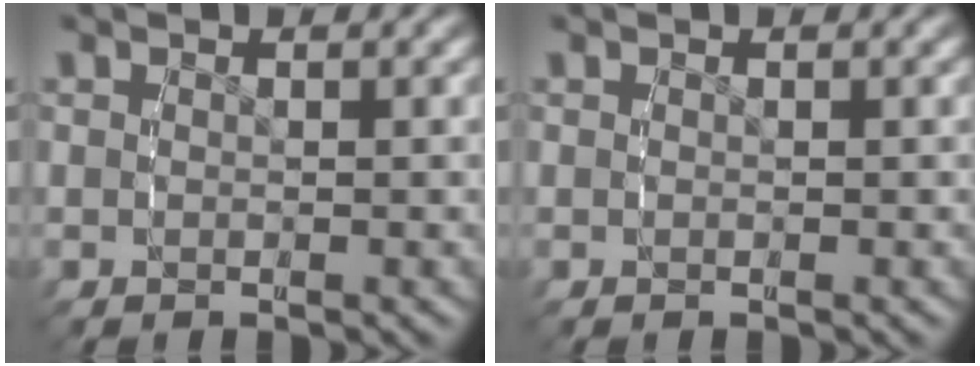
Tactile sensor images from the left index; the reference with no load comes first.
{"total": 0.0}